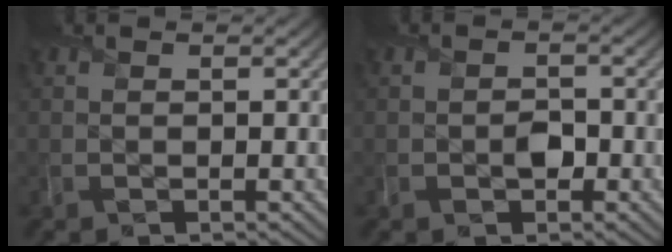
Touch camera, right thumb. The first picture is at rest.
{"total": 2.1, "force": [-0.9, 1.5, 1.1], "torque": [-0.019, -0.008, -0.017]}